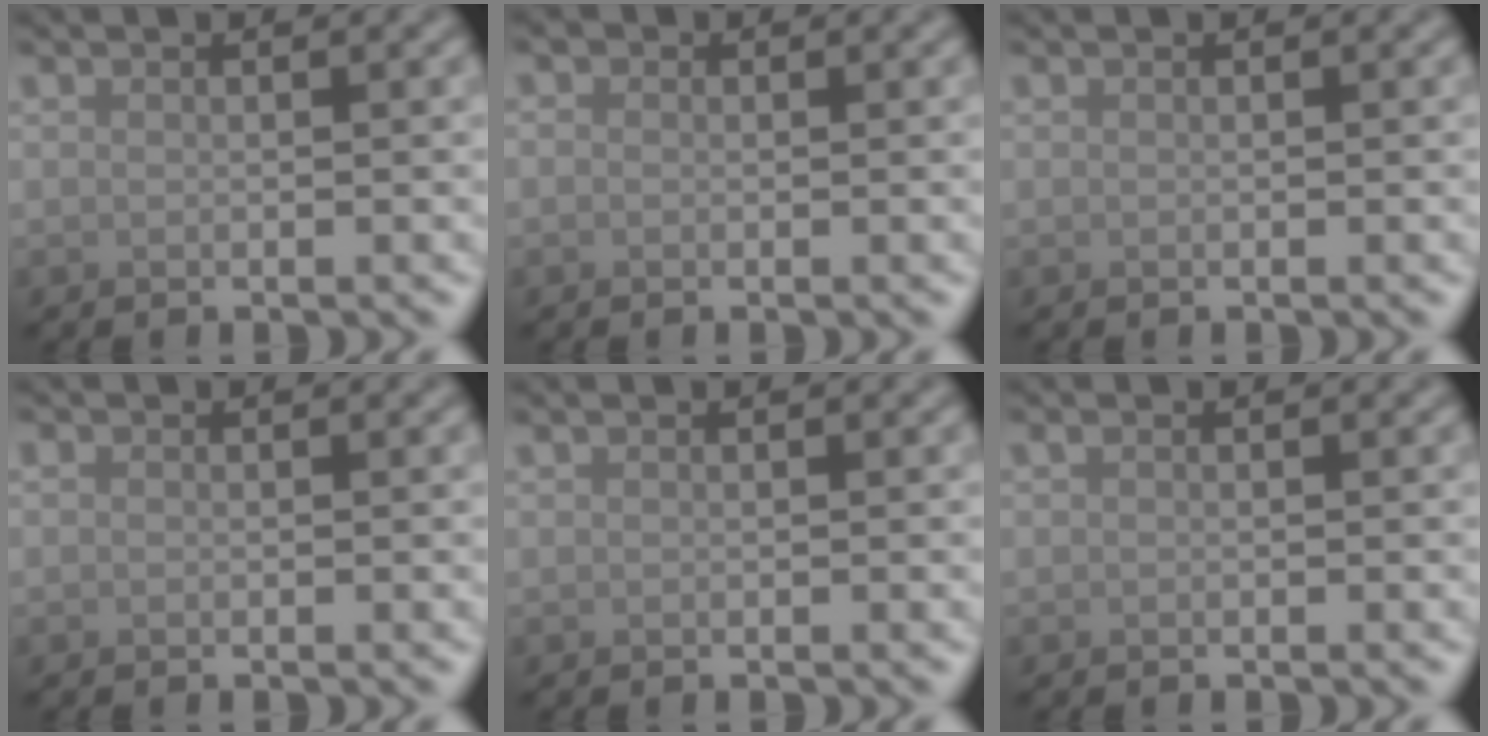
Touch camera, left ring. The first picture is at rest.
{"total": 0.7, "force": [0.2, 0.7, 0.3], "torque": [-0.004, -0.004, -0.003]}
{"total": 0.0}
{"total": 0.0}
{"total": 0.0}
{"total": 0.0}